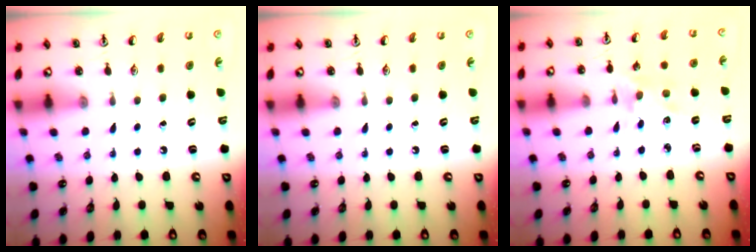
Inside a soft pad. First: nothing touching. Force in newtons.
{"total": 0.0}
{"total": 2.0, "press": 2.0, "slide": 0.5}